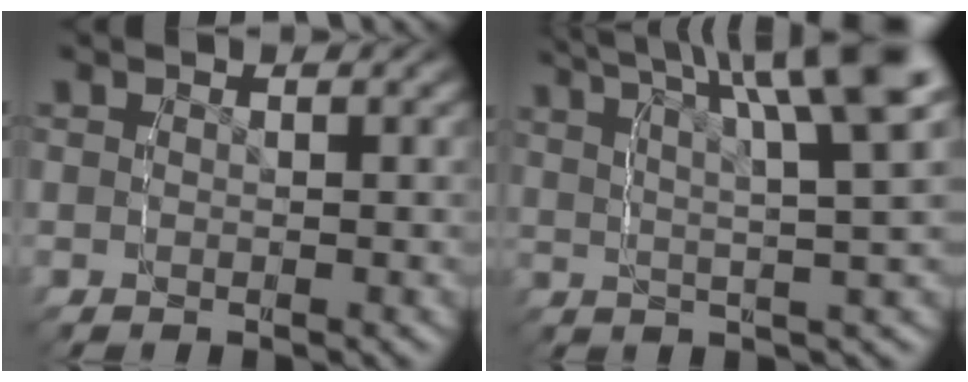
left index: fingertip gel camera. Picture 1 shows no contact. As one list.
[{"total": 8.7, "force": [4.2, 1.7, 7.5], "torque": [-0.087, 0.018, 0.059]}]